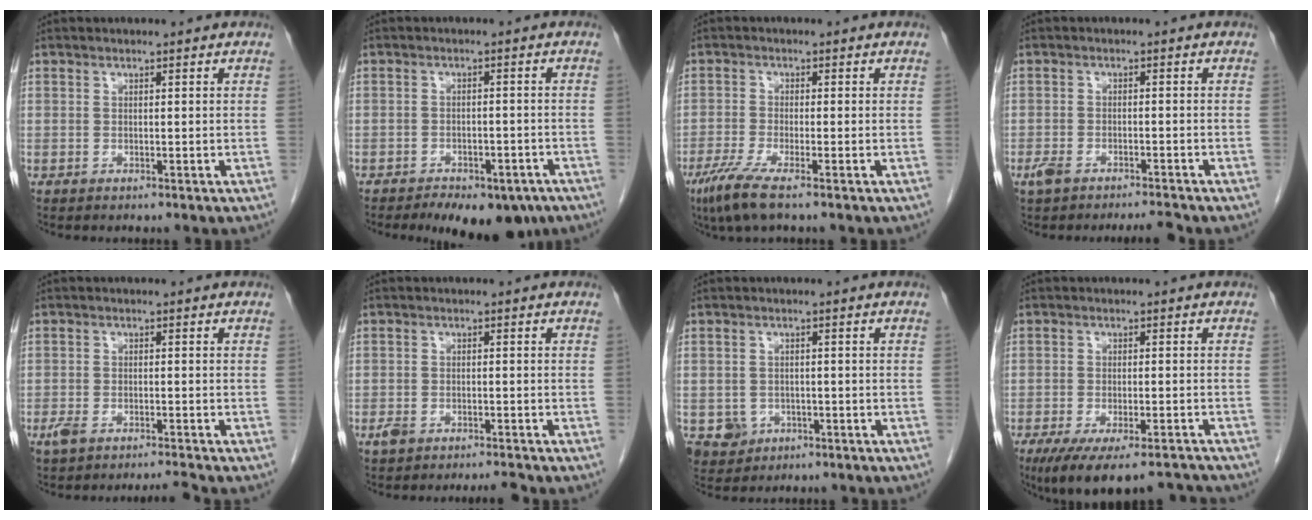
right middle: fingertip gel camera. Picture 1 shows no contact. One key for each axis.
{"total": 11.5, "fx": -8.2, "fy": 5.5, "fz": 5.9, "tx": -0.086, "ty": -0.002, "tz": -0.107}
{"total": 5.2, "fx": -3.4, "fy": 0.2, "fz": 3.9, "tx": -0.082, "ty": -0.017, "tz": -0.068}
{"total": 3.7, "fx": -3.0, "fy": 0.8, "fz": 2.1, "tx": -0.048, "ty": 0.000, "tz": -0.051}
{"total": 3.1, "fx": -2.5, "fy": 0.3, "fz": 1.8, "tx": -0.043, "ty": -0.003, "tz": -0.046}
{"total": 2.8, "fx": -2.2, "fy": 0.7, "fz": 1.5, "tx": -0.038, "ty": 0.000, "tz": -0.037}
{"total": 4.5, "fx": -1.9, "fy": 4.0, "fz": 0.9, "tx": -0.016, "ty": 0.004, "tz": -0.023}
{"total": 12.4, "fx": -10.7, "fy": 2.6, "fz": 5.8, "tx": -0.089, "ty": -0.003, "tz": -0.153}